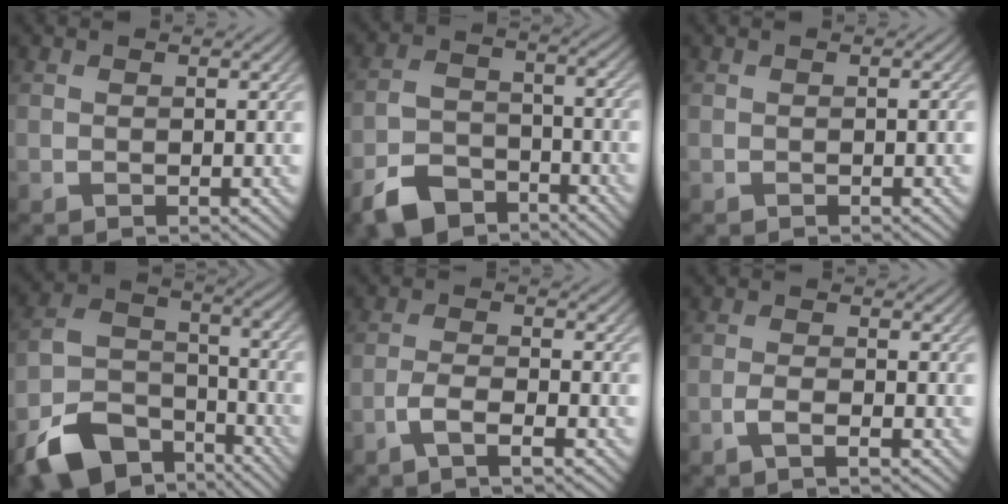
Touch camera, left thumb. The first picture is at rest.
{"total": 8.1, "force": [-6.0, 4.0, 3.7], "torque": [-0.078, -0.011, -0.125]}
{"total": 0.7, "force": [-0.1, 0.1, 0.7], "torque": [-0.008, 0.003, -0.003]}
{"total": 13.3, "force": [-8.9, 7.2, 6.9], "torque": [-0.157, -0.024, -0.168]}
{"total": 3.5, "force": [-2.3, 0.7, 2.6], "torque": [-0.057, 0.004, -0.057]}
{"total": 2.2, "force": [-1.4, 0.4, 1.6], "torque": [-0.034, 0.004, -0.034]}